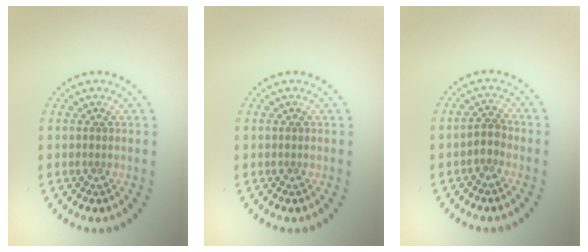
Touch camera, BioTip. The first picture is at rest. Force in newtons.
{"total": 0.0}
{"total": 1.4, "press": 1.1, "slide": 0.8}